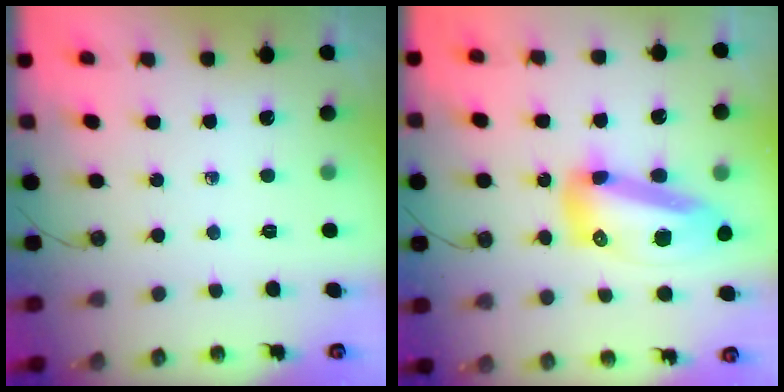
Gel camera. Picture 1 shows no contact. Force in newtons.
{"total": 17.2, "press": 17.1, "slide": 2.1}